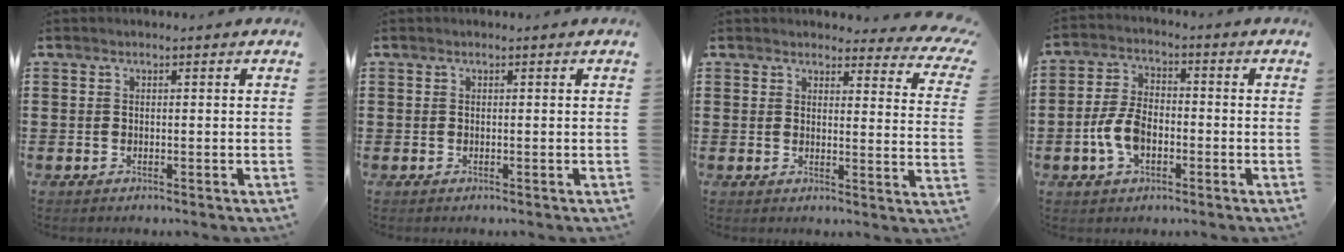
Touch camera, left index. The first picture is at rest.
{"total": 0.0}
{"total": 4.0, "force": [3.7, 0.7, 1.4], "torque": [-0.027, -0.019, 0.065]}
{"total": 6.8, "force": [-2.1, 4.0, 5.1], "torque": [-0.130, 0.001, -0.047]}